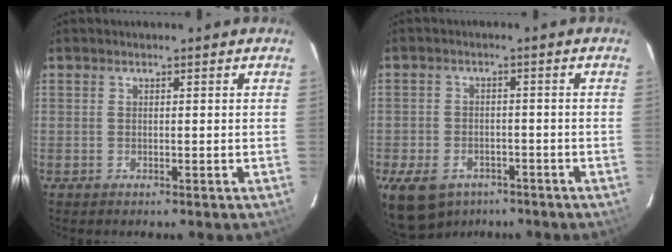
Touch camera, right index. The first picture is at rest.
{"total": 10.7, "force": [-6.7, 7.1, 4.4], "torque": [-0.120, -0.002, -0.098]}